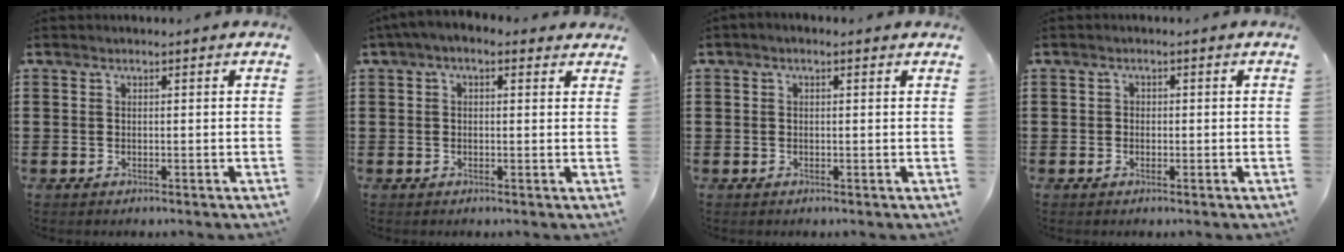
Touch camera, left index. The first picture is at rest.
{"total": 2.2, "force": [0.7, 1.3, 1.7], "torque": [-0.035, 0.008, 0.010]}
{"total": 0.7, "force": [0.1, 0.3, 0.6], "torque": [-0.011, 0.004, 0.001]}
{"total": 0.8, "force": [-0.1, 0.8, 0.2], "torque": [-0.007, 0.003, -0.003]}